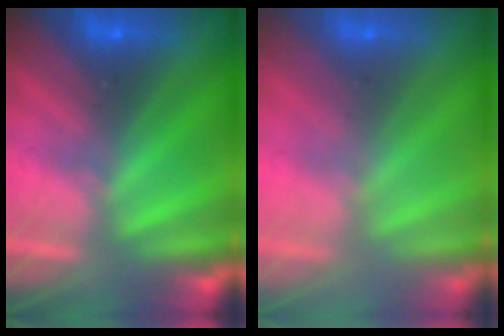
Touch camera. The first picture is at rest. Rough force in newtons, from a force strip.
{"total": 2.8}